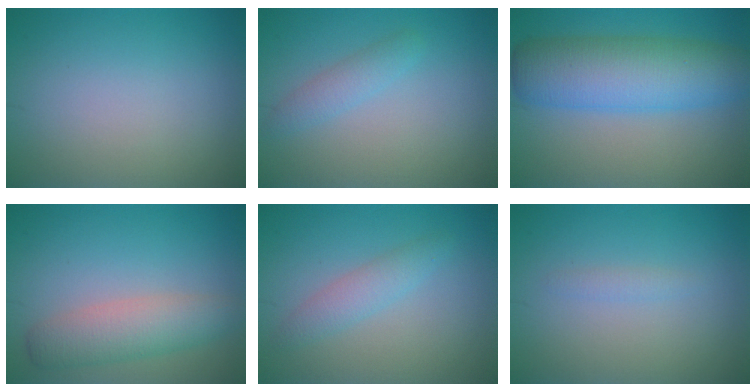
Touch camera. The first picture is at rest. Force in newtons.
{"total": 1.8, "press": 1.8, "slide": 0.1}
{"total": 8.7, "press": 8.7, "slide": 0.2}
{"total": 4.2, "press": 4.2, "slide": 0.1}
{"total": 2.1, "press": 2.1, "slide": 0.2}
{"total": 0.8, "press": 0.8, "slide": 0.0}